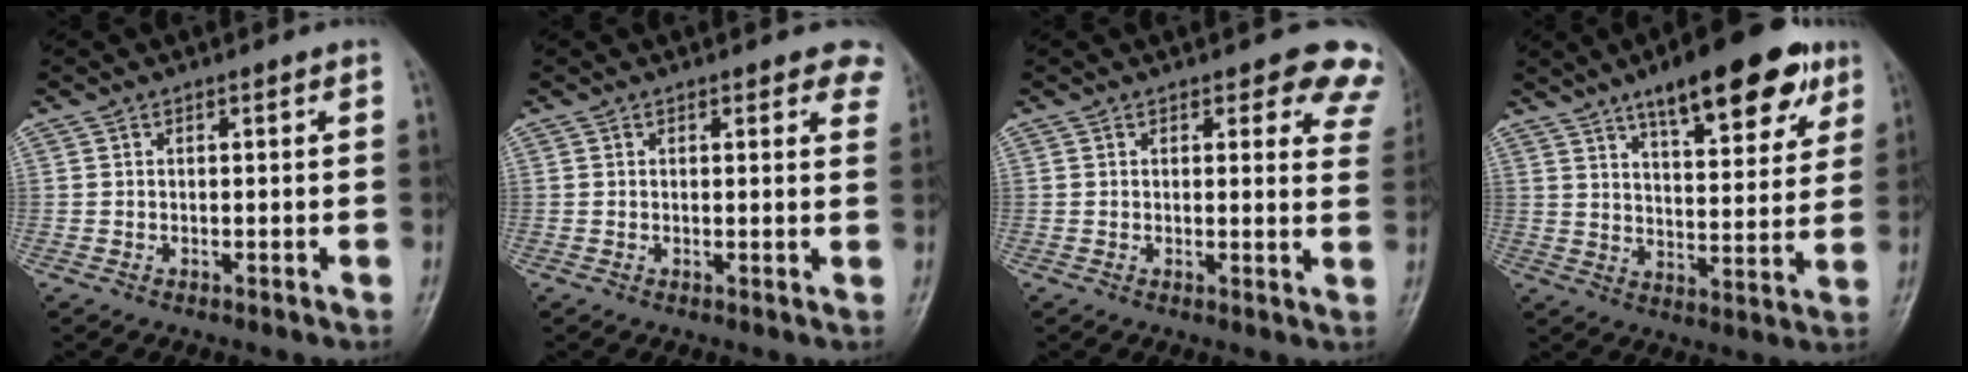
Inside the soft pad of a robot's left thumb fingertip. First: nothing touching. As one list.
[{"total": 4.3, "force": [3.2, 1.9, 2.1], "torque": [0.007, -0.010, 0.023]}, {"total": 9.1, "force": [7.3, 4.1, 3.6], "torque": [0.016, -0.031, 0.052]}, {"total": 18.6, "force": [11.2, 6.6, 13.3], "torque": [-0.151, -0.036, 0.165]}]